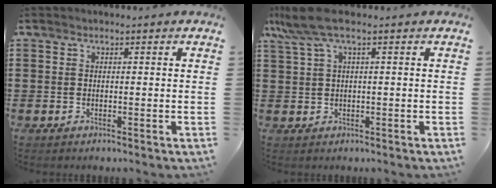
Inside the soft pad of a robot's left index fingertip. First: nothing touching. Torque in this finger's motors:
{"motor_torque": [1.04, -1.10, 0.70, 0.14]}